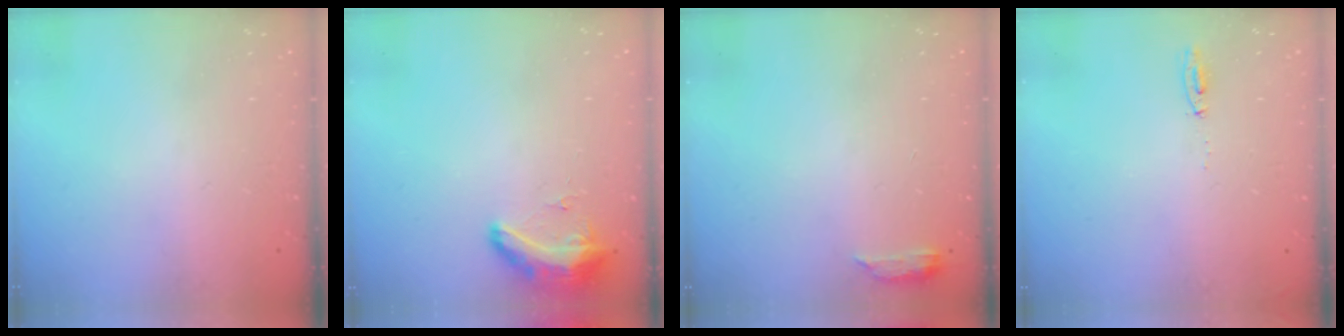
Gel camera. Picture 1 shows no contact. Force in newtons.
{"total": 9.1, "press": 8.9, "slide": 1.9}
{"total": 3.5, "press": 3.5, "slide": 0.6}
{"total": 16.2, "press": 5.8, "slide": 15.1}